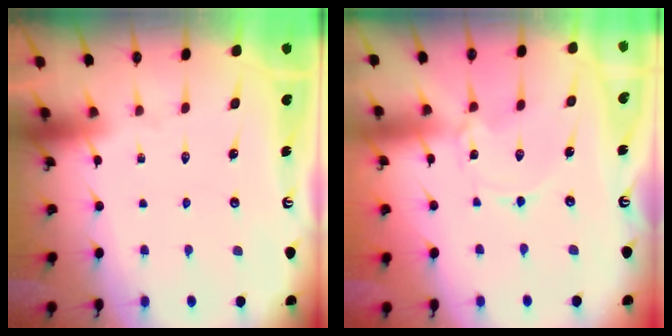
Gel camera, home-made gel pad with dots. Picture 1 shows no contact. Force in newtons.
{"total": 2.2, "press": 2.2, "slide": 0.3}